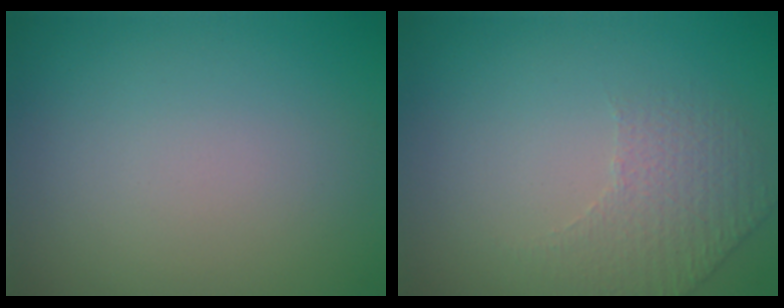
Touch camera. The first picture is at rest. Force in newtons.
{"total": 1.7, "press": 1.3, "slide": 1.1}